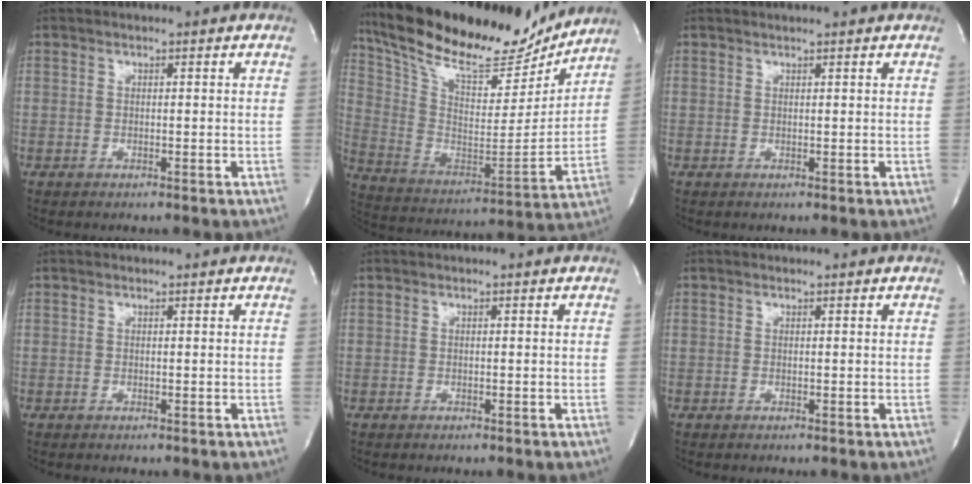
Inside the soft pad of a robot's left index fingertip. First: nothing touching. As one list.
[{"total": 25.3, "force": [21.6, 6.4, 11.5], "torque": [-0.219, -0.006, 0.341]}, {"total": 1.7, "force": [1.6, -0.2, 0.4], "torque": [-0.010, 0.008, 0.024]}, {"total": 0.0}, {"total": 0.0}, {"total": 0.0}]